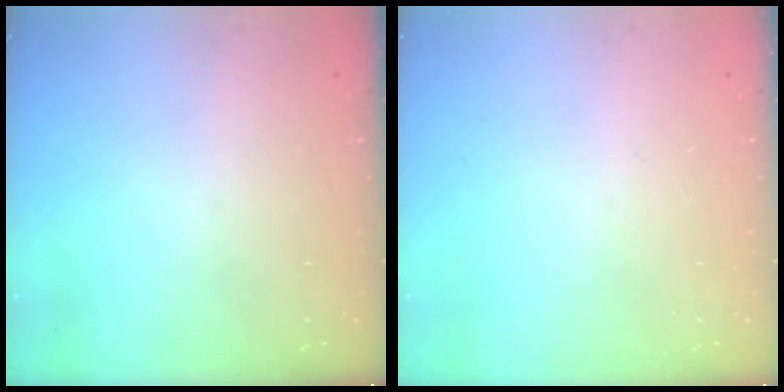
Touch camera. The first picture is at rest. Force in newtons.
{"total": 0.0}